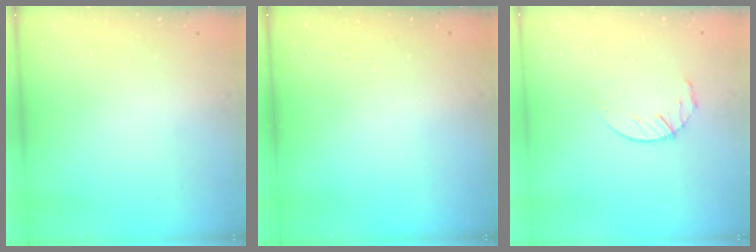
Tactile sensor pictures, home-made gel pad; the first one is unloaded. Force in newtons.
{"total": 0.0}
{"total": 3.9, "press": 3.9, "slide": 0.5}